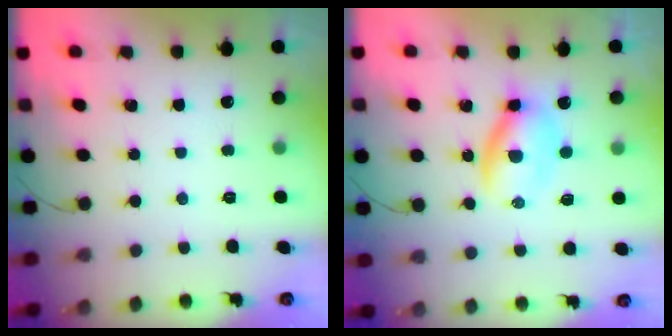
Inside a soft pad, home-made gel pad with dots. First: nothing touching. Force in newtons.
{"total": 6.0, "press": 5.9, "slide": 1.0}